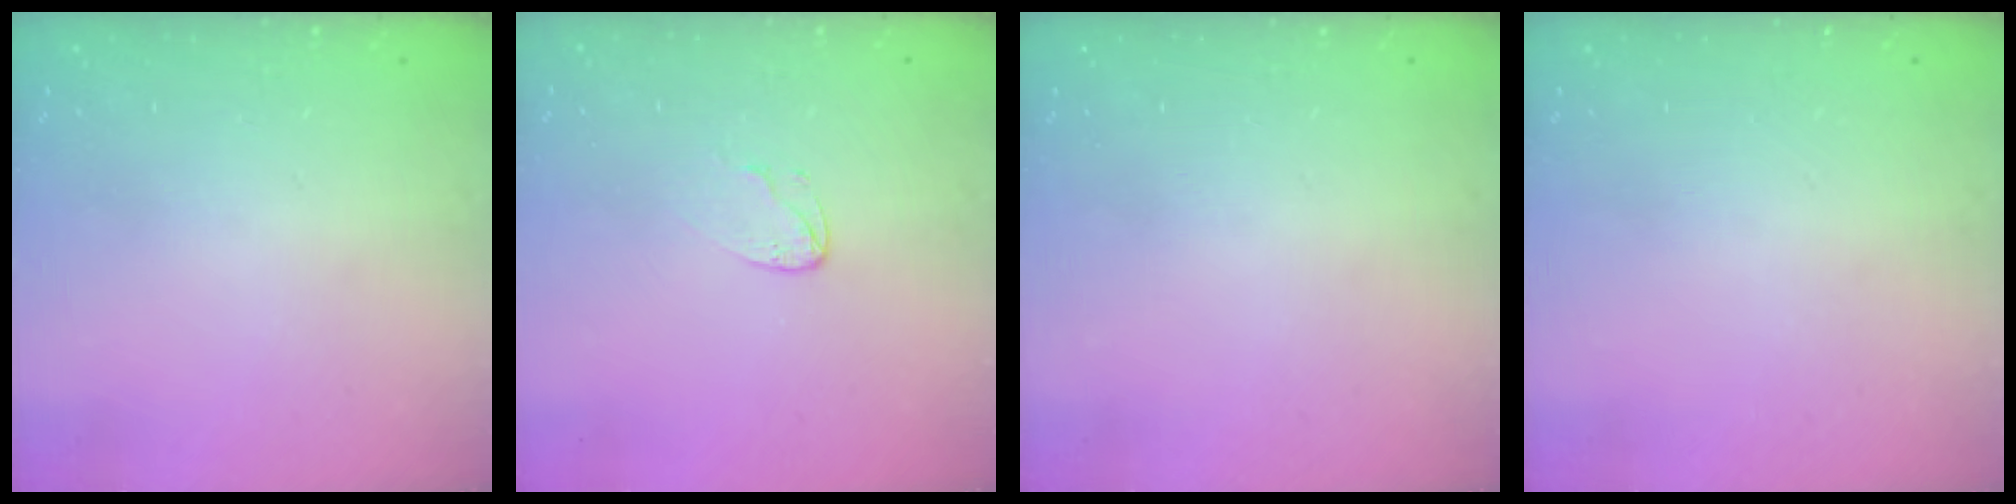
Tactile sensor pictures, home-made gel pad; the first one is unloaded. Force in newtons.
{"total": 3.7, "press": 3.7, "slide": 0.3}
{"total": 0.0}
{"total": 0.0}